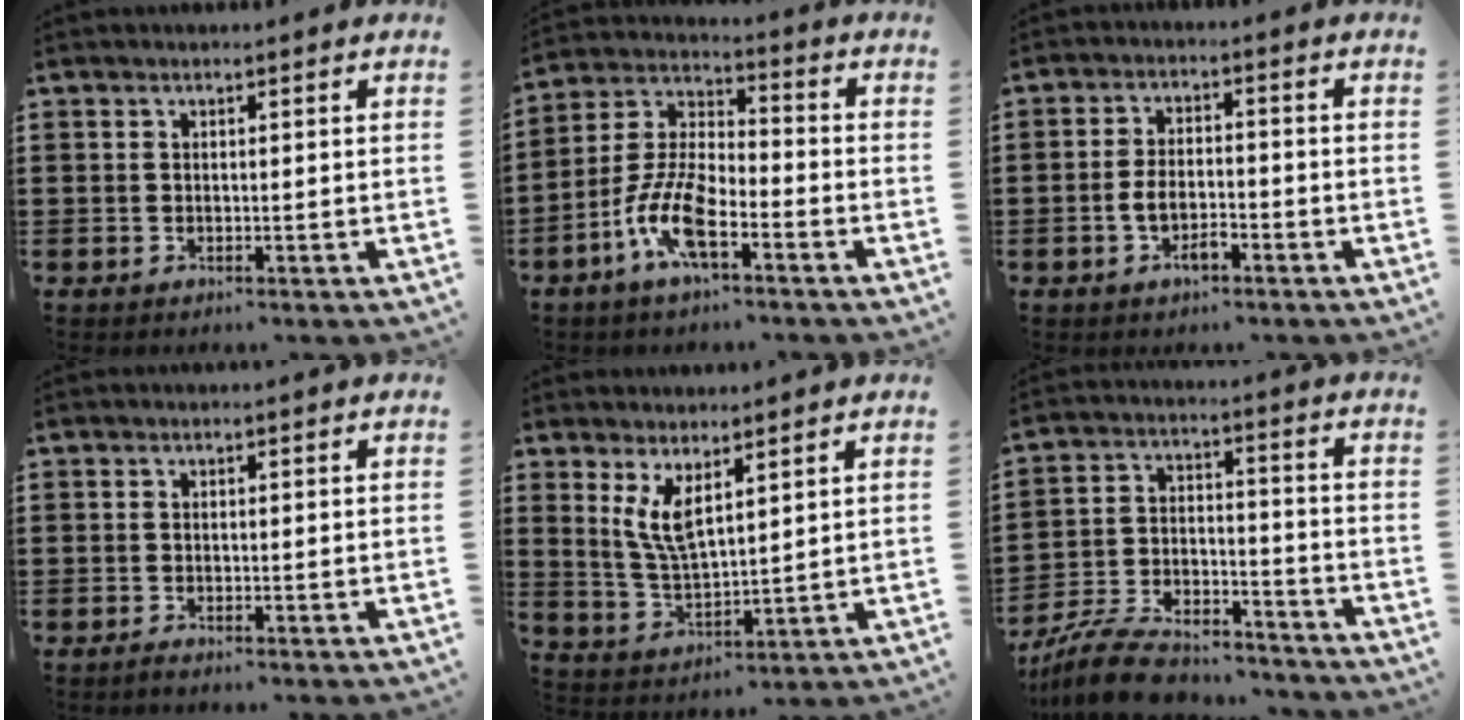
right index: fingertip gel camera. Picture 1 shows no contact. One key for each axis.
{"total": 9.3, "fx": -4.7, "fy": 3.4, "fz": 7.3, "tx": -0.182, "ty": -0.010, "tz": -0.093}
{"total": 4.3, "fx": -1.9, "fy": 2.0, "fz": 3.3, "tx": -0.072, "ty": 0.003, "tz": -0.039}
{"total": 0.5, "fx": -0.5, "fy": 0.1, "fz": 0.2, "tx": -0.006, "ty": -0.004, "tz": -0.008}
{"total": 5.8, "fx": 2.8, "fy": 2.0, "fz": 4.6, "tx": -0.112, "ty": -0.009, "tz": 0.047}
{"total": 9.8, "fx": -8.9, "fy": 2.2, "fz": 3.3, "tx": -0.069, "ty": 0.026, "tz": -0.173}